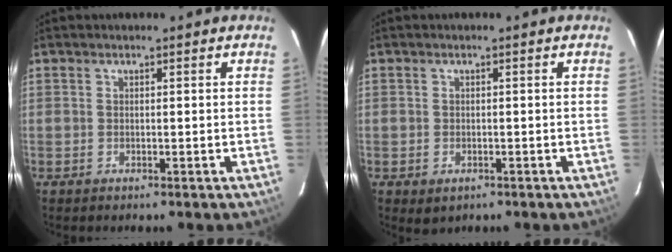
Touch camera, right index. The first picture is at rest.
{"total": 2.0, "force": [-0.8, 1.6, 0.9], "torque": [-0.016, -0.004, -0.008]}